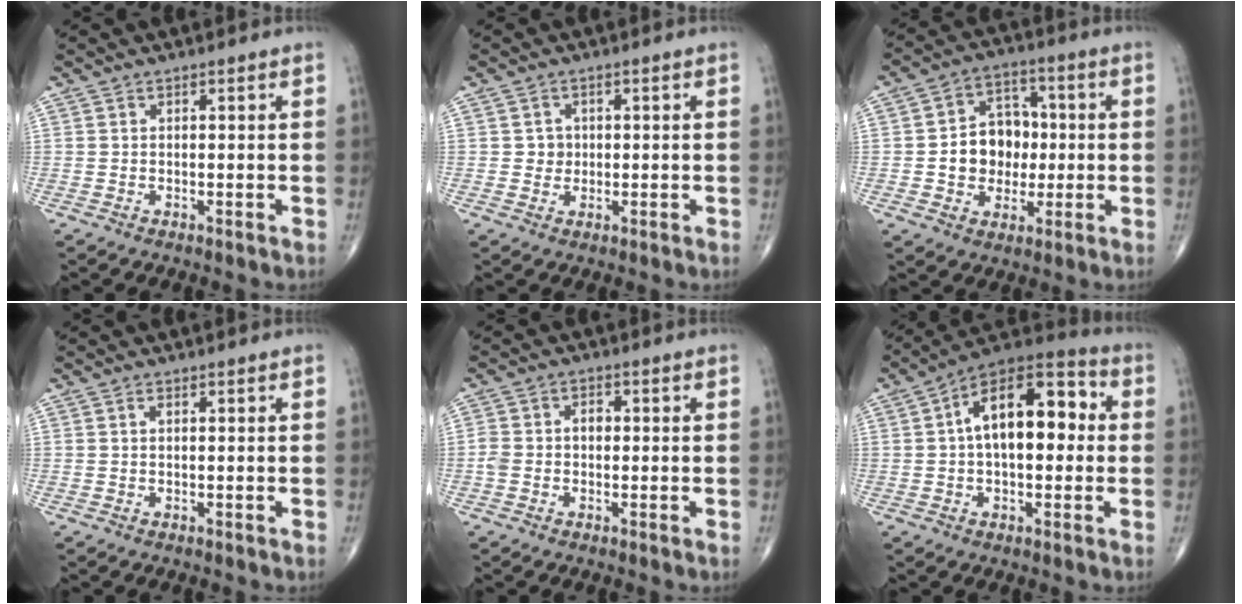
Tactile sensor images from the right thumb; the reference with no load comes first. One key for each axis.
{"total": 2.3, "fx": 0.1, "fy": 2.2, "fz": 0.7, "tx": 0.004, "ty": 0.005, "tz": 0.001}
{"total": 11.6, "fx": -0.3, "fy": 9.2, "fz": 7.1, "tx": -0.074, "ty": 0.023, "tz": -0.005}
{"total": 0.5, "fx": 0.1, "fy": 0.2, "fz": 0.5, "tx": -0.009, "ty": 0.000, "tz": 0.000}
{"total": 3.8, "fx": -0.4, "fy": 2.8, "fz": 2.5, "tx": -0.048, "ty": 0.019, "tz": -0.010}
{"total": 16.5, "fx": 1.9, "fy": 8.7, "fz": 13.9, "tx": -0.195, "ty": 0.042, "tz": 0.018}